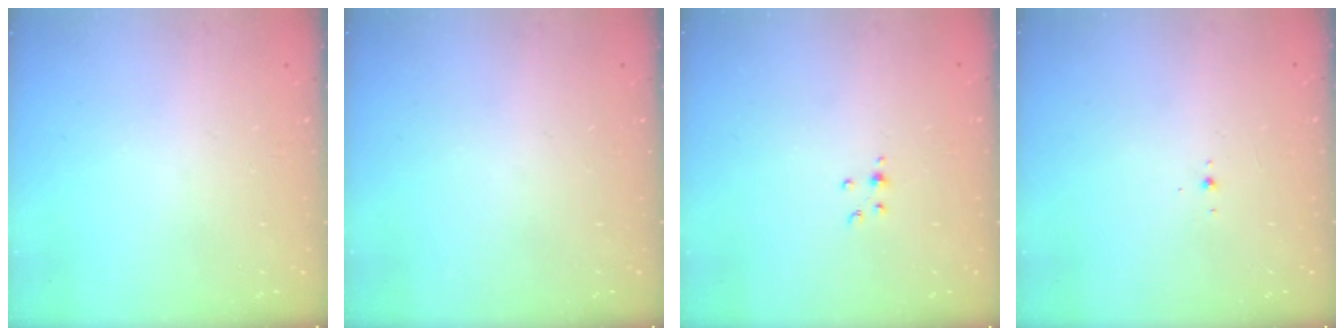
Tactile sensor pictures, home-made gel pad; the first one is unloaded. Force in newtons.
{"total": 0.0}
{"total": 2.4, "press": 2.4, "slide": 0.3}
{"total": 2.8, "press": 2.8, "slide": 0.7}